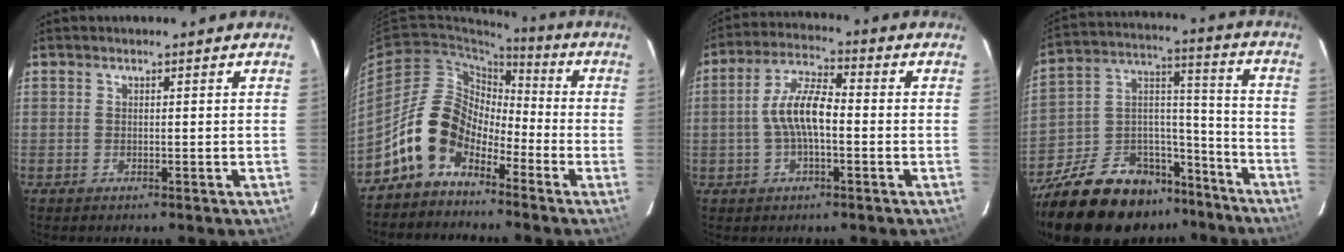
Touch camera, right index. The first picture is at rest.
{"total": 11.6, "force": [-6.7, 7.7, 5.6], "torque": [-0.108, 0.026, -0.126]}
{"total": 8.6, "force": [-1.2, 3.0, 7.9], "torque": [-0.160, 0.016, -0.024]}
{"total": 26.0, "force": [-19.5, 12.5, 11.8], "torque": [-0.246, 0.045, -0.290]}